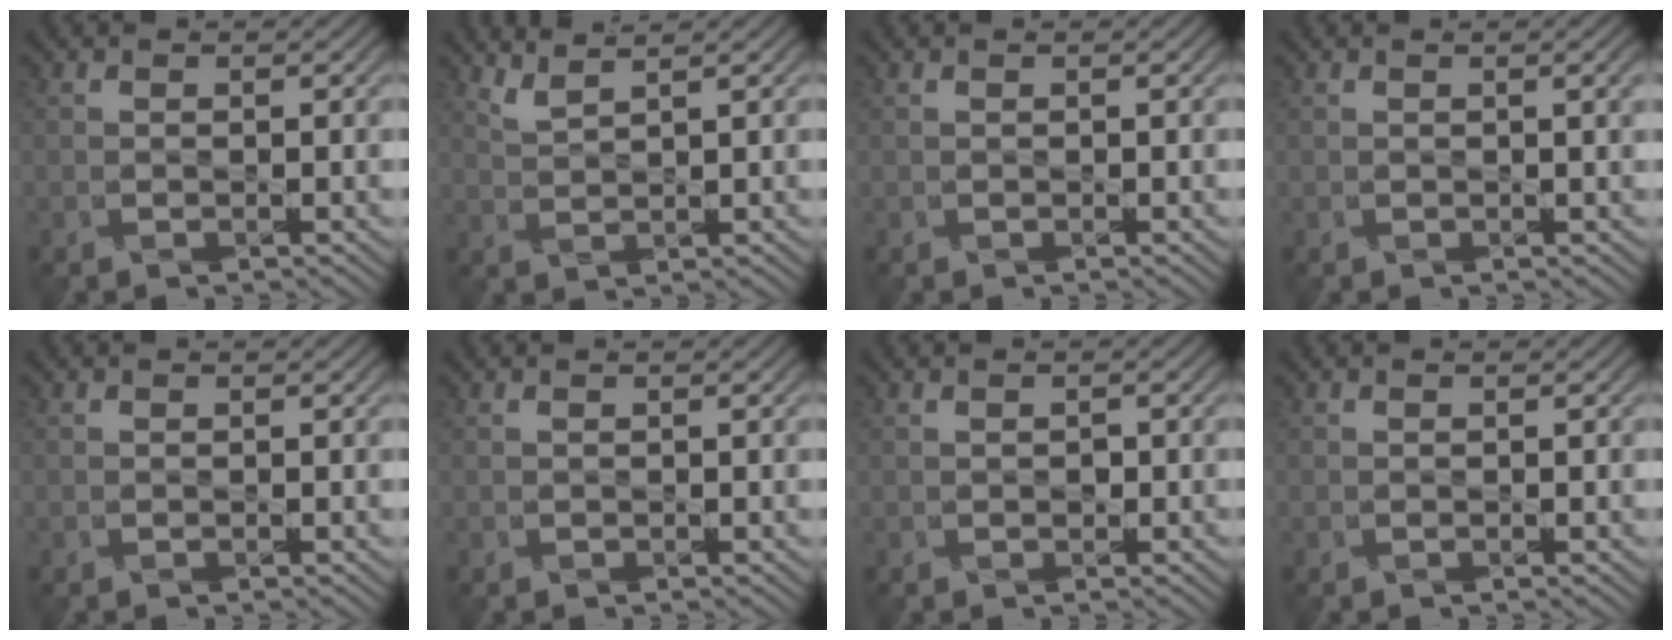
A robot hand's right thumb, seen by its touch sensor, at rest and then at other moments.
{"total": 2.8, "force": [2.8, 0.0, -0.2], "torque": [0.009, -0.002, 0.060]}
{"total": 0.0}
{"total": 1.9, "force": [0.7, 0.5, 1.7], "torque": [-0.018, 0.004, 0.011]}
{"total": 0.0}
{"total": 0.0}
{"total": 0.9, "force": [-0.1, 0.8, -0.2], "torque": [0.006, -0.002, 0.000]}
{"total": 0.0}